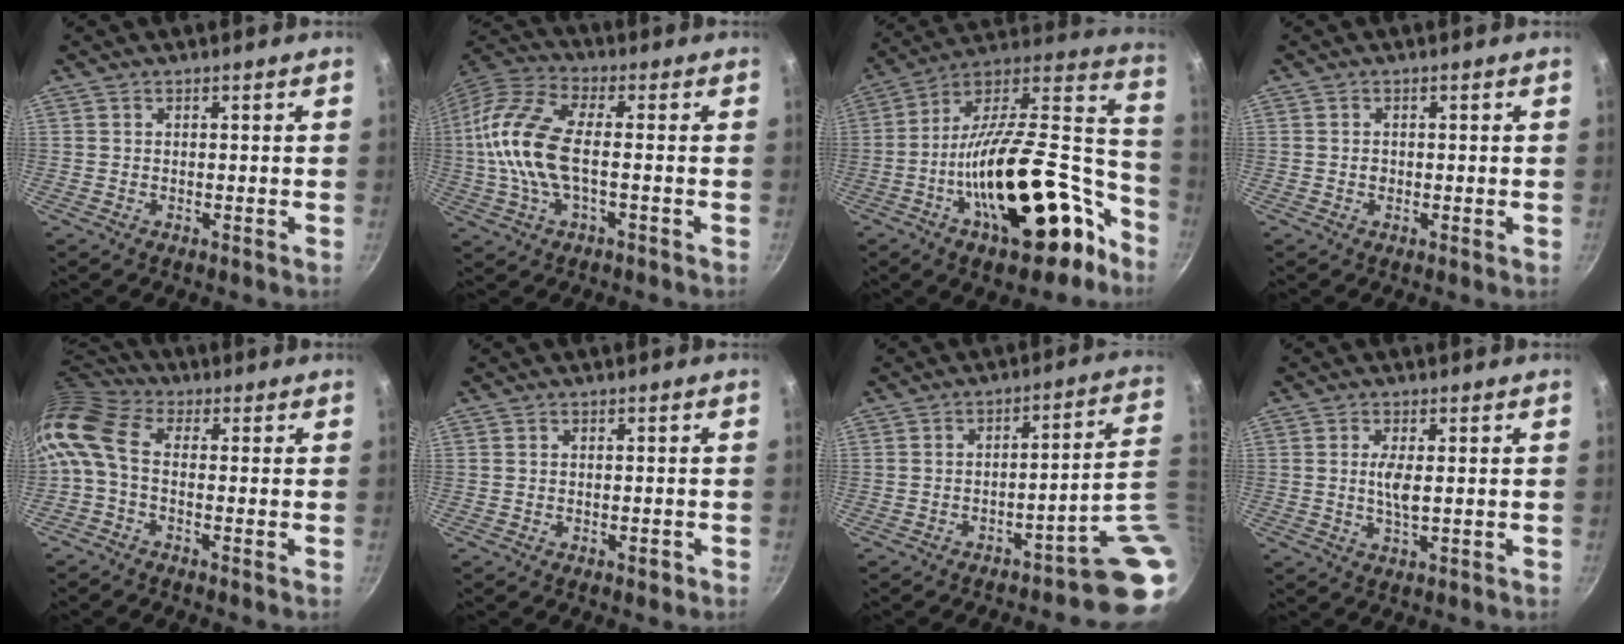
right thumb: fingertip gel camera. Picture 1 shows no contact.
{"total": 14.8, "force": [-0.9, 6.7, 13.2], "torque": [-0.278, 0.026, -0.036]}
{"total": 31.6, "force": [-13.7, 14.4, 24.7], "torque": [-0.333, 0.090, -0.220]}
{"total": 0.9, "force": [-0.1, 0.7, 0.6], "torque": [-0.008, 0.002, -0.003]}
{"total": 10.1, "force": [-0.3, 5.8, 8.2], "torque": [-0.177, 0.028, -0.026]}
{"total": 1.3, "force": [-0.7, 0.7, 0.9], "torque": [-0.012, 0.009, -0.008]}
{"total": 11.1, "force": [-2.6, 2.2, 10.6], "torque": [-0.102, 0.030, -0.032]}
{"total": 3.7, "force": [0.4, 1.0, 3.6], "torque": [-0.076, -0.003, 0.008]}